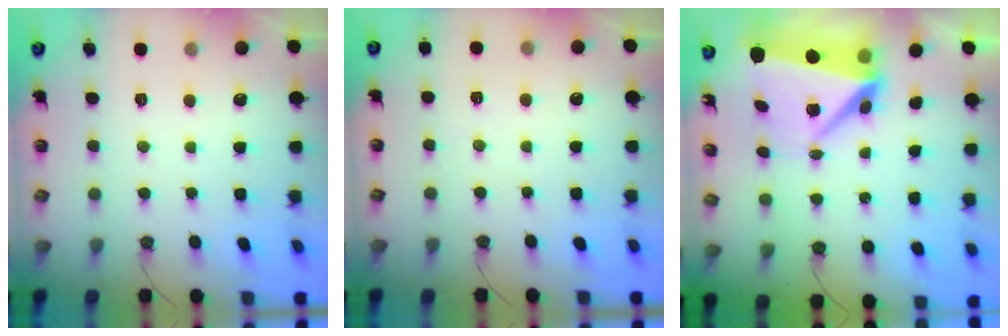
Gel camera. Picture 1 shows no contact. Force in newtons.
{"total": 1.9, "press": 1.7, "slide": 1.0}
{"total": 8.9, "press": 8.9, "slide": 0.8}